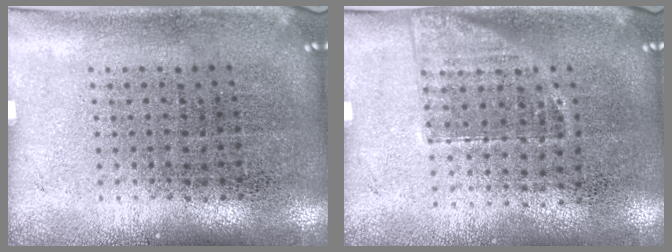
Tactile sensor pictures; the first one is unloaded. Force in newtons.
{"total": 1.2, "press": 1.0, "slide": 0.8}